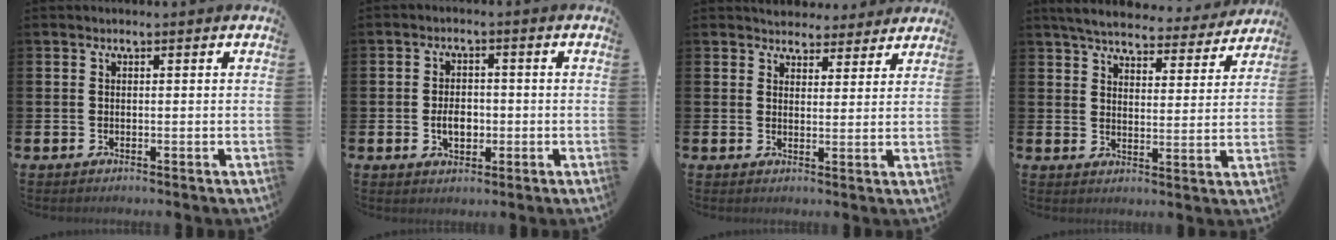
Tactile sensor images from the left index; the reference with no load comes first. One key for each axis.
{"total": 3.6, "fx": -0.7, "fy": 2.5, "fz": 2.5, "tx": -0.028, "ty": -0.004, "tz": -0.019}
{"total": 4.2, "fx": 4.0, "fy": 1.5, "fz": -0.1, "tx": 0.001, "ty": -0.025, "tz": 0.070}
{"total": 5.7, "fx": 5.4, "fy": 1.1, "fz": 1.4, "tx": -0.047, "ty": -0.035, "tz": 0.093}